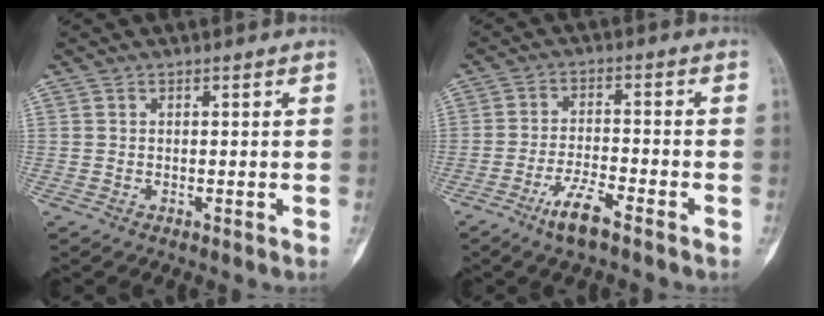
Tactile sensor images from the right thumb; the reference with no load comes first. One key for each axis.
{"total": 6.3, "fx": -4.3, "fy": 1.2, "fz": 4.5, "tx": -0.090, "ty": 0.021, "tz": -0.081}